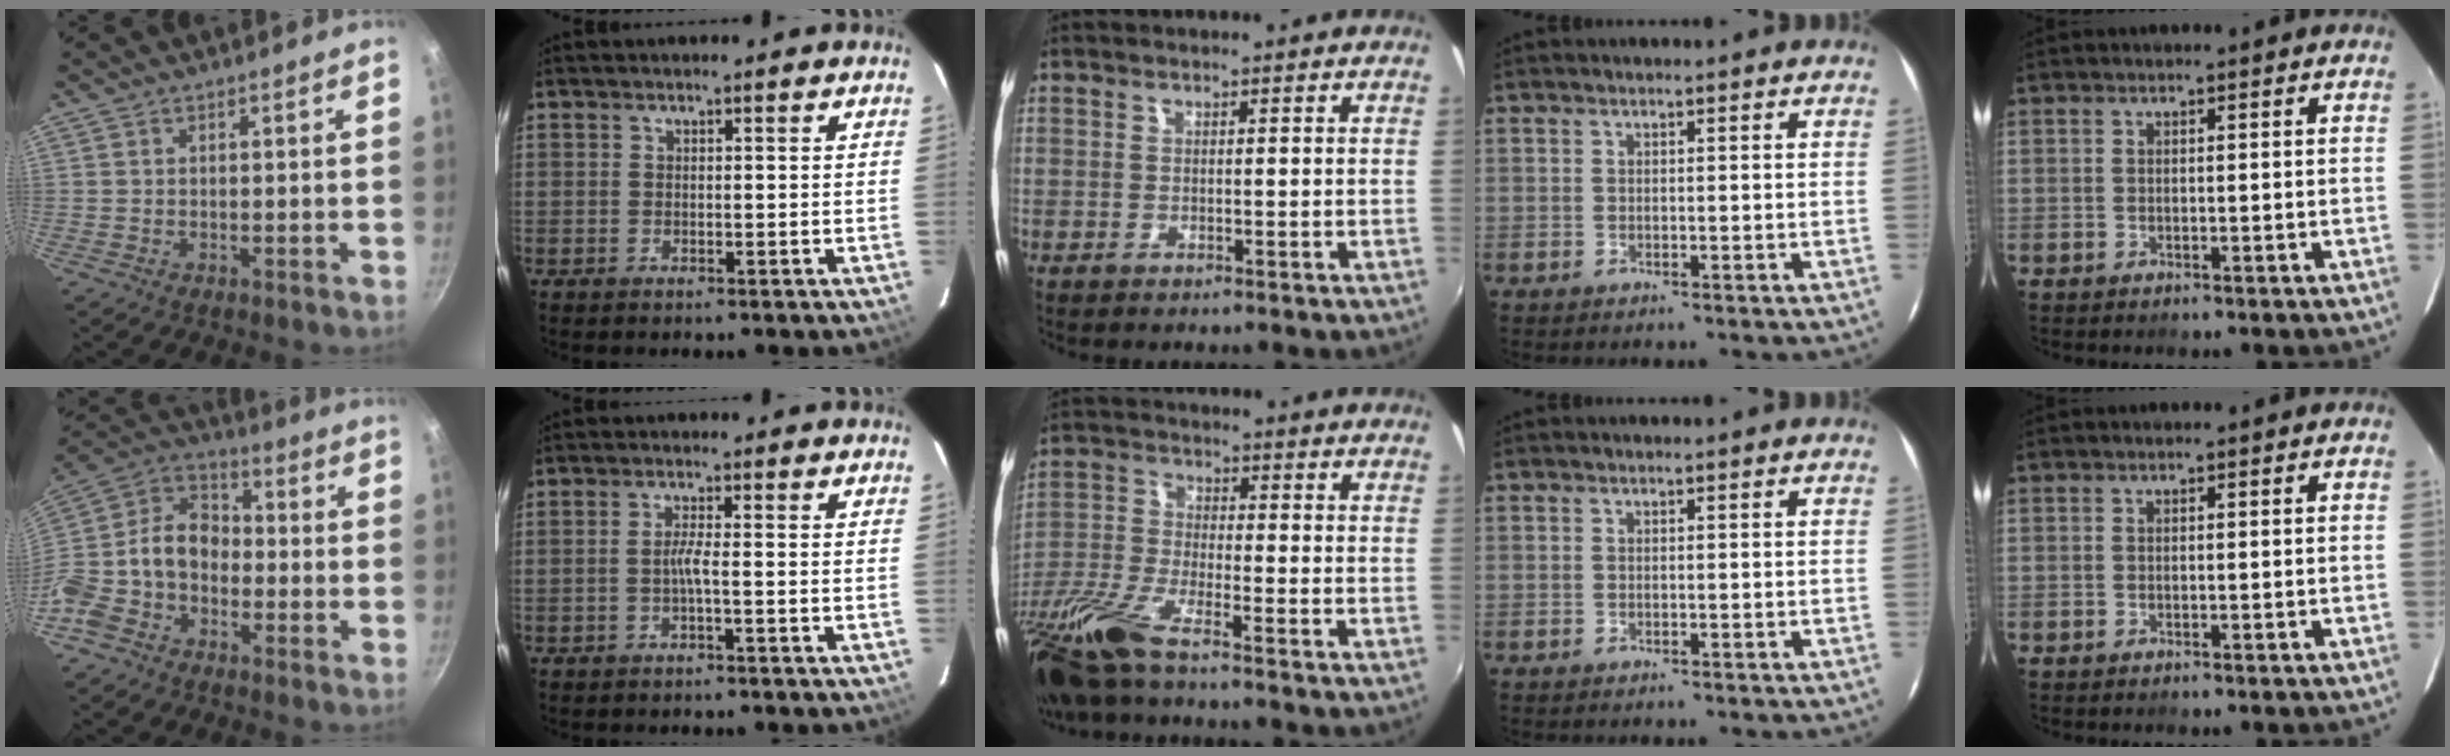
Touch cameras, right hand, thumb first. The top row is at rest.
{"thumb": {"total": 16.8, "force": [-2.8, 12.9, 10.4], "torque": [-0.195, 0.068, -0.073]}, "index": {"total": 1.9, "force": [-0.9, -0.5, 1.6], "torque": [-0.034, 0.000, -0.017]}, "middle": {"total": 13.6, "force": [-10.3, 1.7, 8.8], "torque": [-0.194, -0.040, -0.203]}}